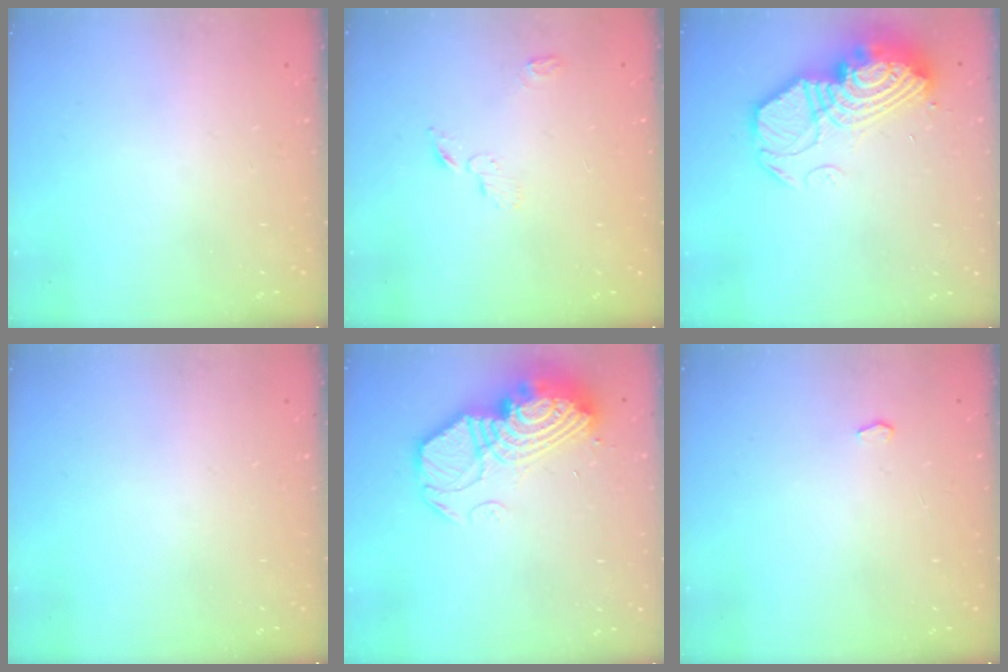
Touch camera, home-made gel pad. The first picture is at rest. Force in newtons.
{"total": 4.0, "press": 4.0, "slide": 0.4}
{"total": 18.5, "press": 18.4, "slide": 1.7}
{"total": 0.0}
{"total": 18.5, "press": 18.4, "slide": 1.7}
{"total": 2.0, "press": 1.9, "slide": 0.3}